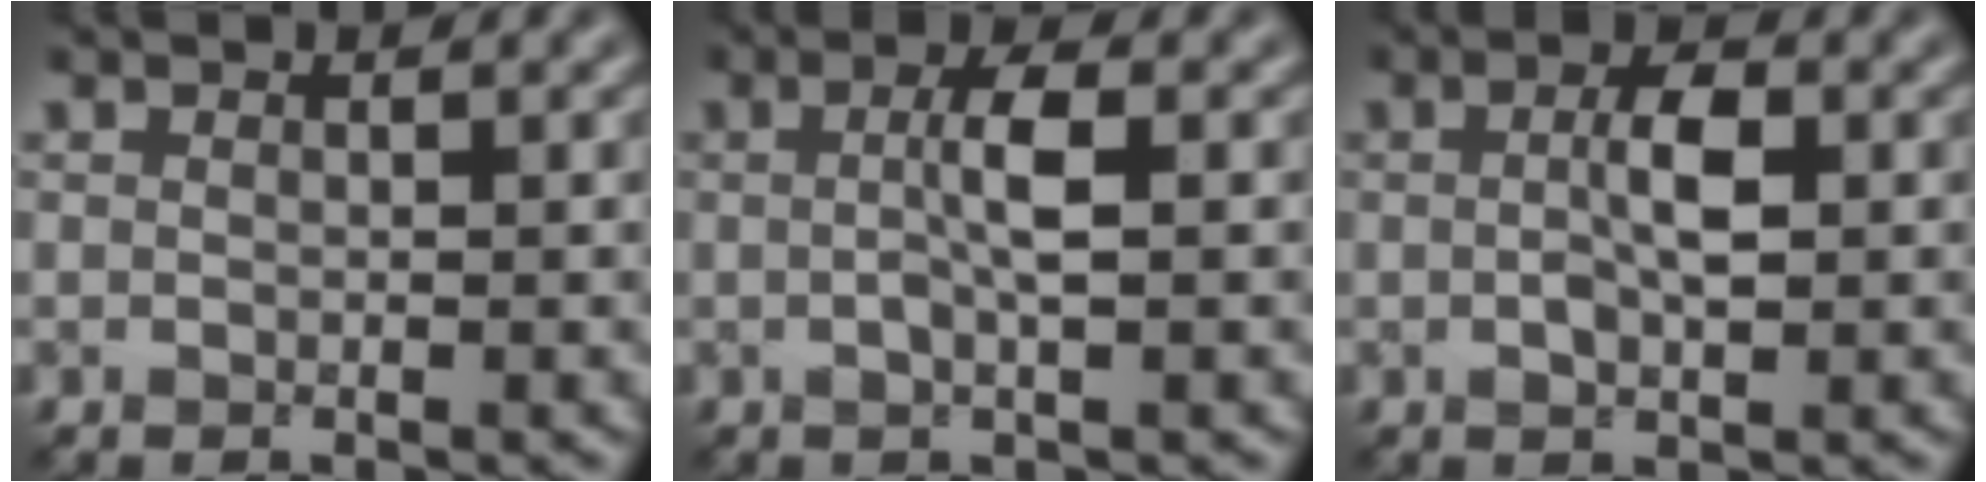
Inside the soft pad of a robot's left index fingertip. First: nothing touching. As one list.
[{"total": 2.8, "force": [0.2, 0.5, 2.8], "torque": [-0.052, 0.007, 0.001]}, {"total": 3.2, "force": [0.2, 1.3, 2.9], "torque": [-0.057, 0.002, 0.002]}]